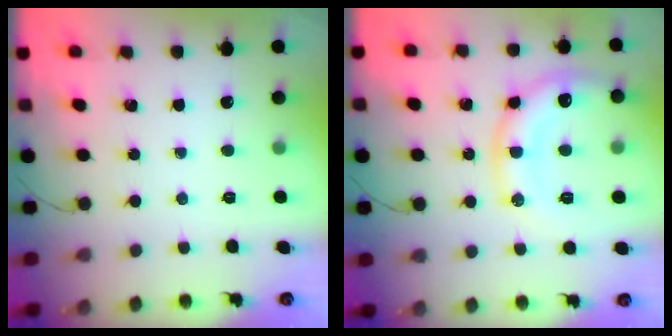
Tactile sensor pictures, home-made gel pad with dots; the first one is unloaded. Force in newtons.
{"total": 13.8, "press": 13.7, "slide": 1.5}